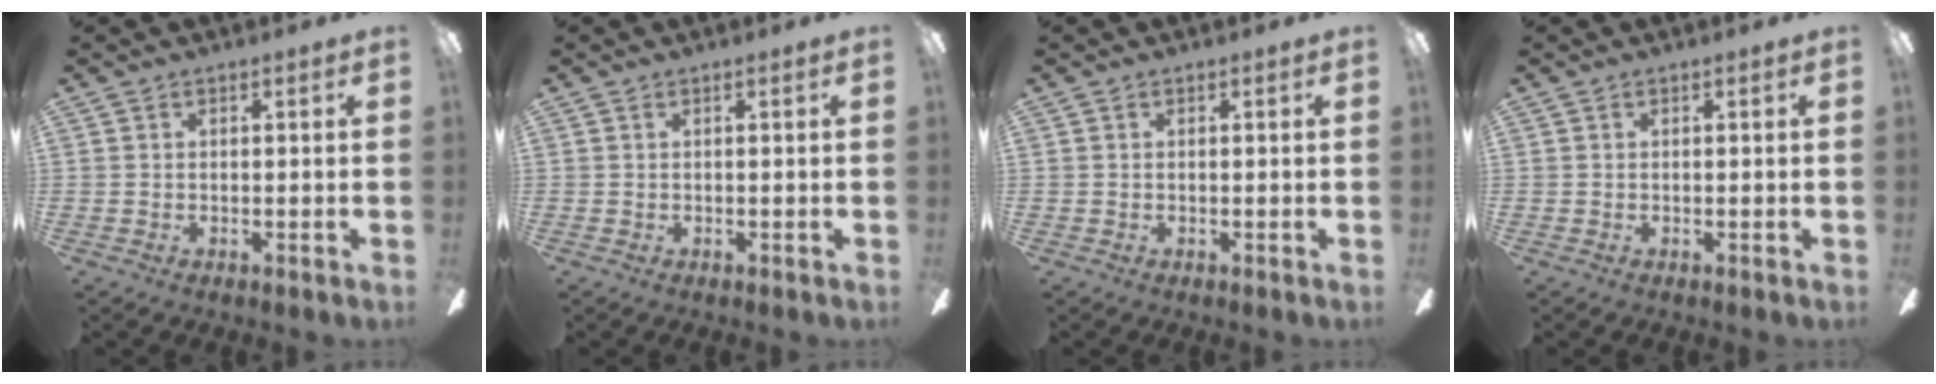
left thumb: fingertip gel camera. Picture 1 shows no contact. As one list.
[{"total": 0.0}, {"total": 0.0}, {"total": 0.0}]